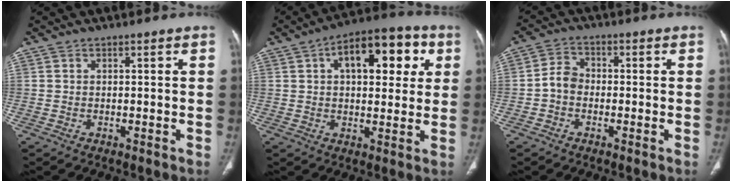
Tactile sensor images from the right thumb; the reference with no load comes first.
{"total": 15.7, "force": [5.0, 7.9, 12.5], "torque": [-0.131, 0.015, 0.068]}
{"total": 4.1, "force": [-1.0, 3.3, 2.3], "torque": [-0.032, 0.015, -0.030]}